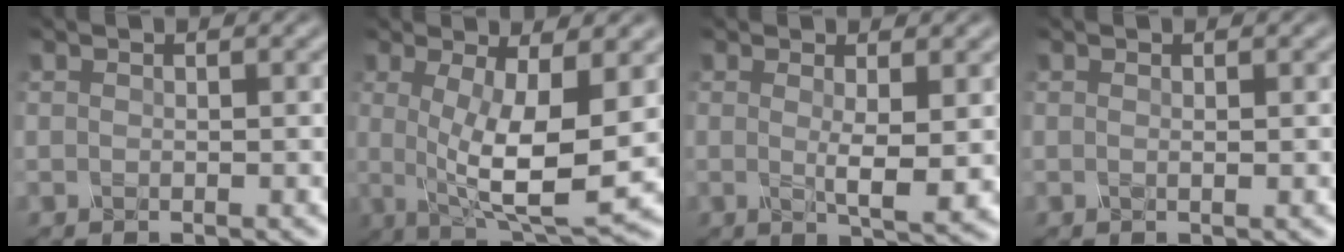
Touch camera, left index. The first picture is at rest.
{"total": 8.4, "force": [-0.2, 2.3, 8.0], "torque": [-0.136, -0.016, 0.002]}
{"total": 3.2, "force": [0.2, 0.5, 3.2], "torque": [-0.053, -0.012, 0.007]}
{"total": 0.6, "force": [0.1, 0.1, 0.6], "torque": [-0.008, 0.000, -0.001]}